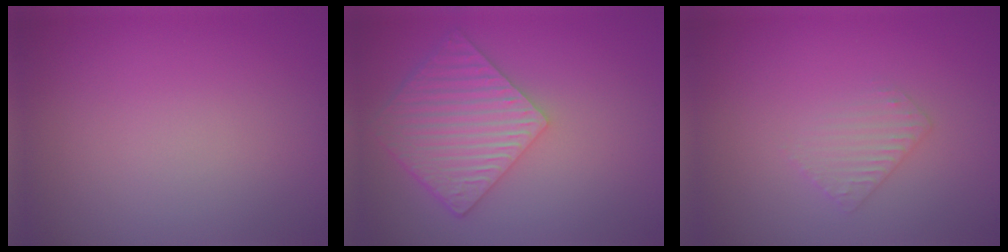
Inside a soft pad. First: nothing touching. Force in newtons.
{"total": 6.0, "press": 4.5, "slide": 3.9}
{"total": 1.6, "press": 1.6, "slide": 0.4}